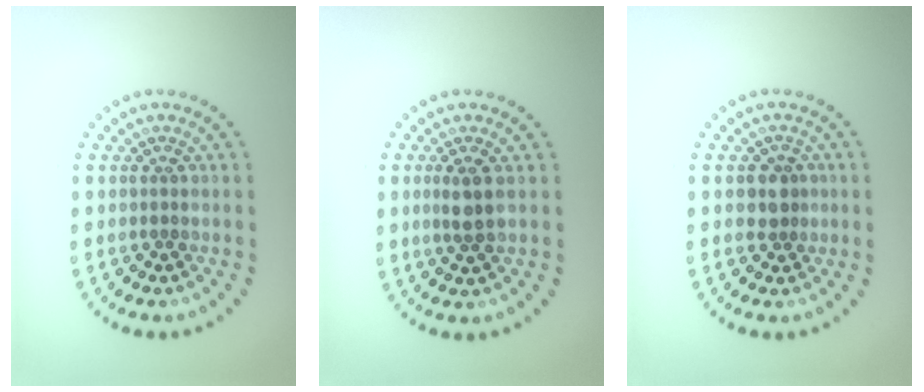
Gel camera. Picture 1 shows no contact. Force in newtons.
{"total": 1.9, "press": 1.8, "slide": 0.7}
{"total": 1.9, "press": 1.6, "slide": 1.0}